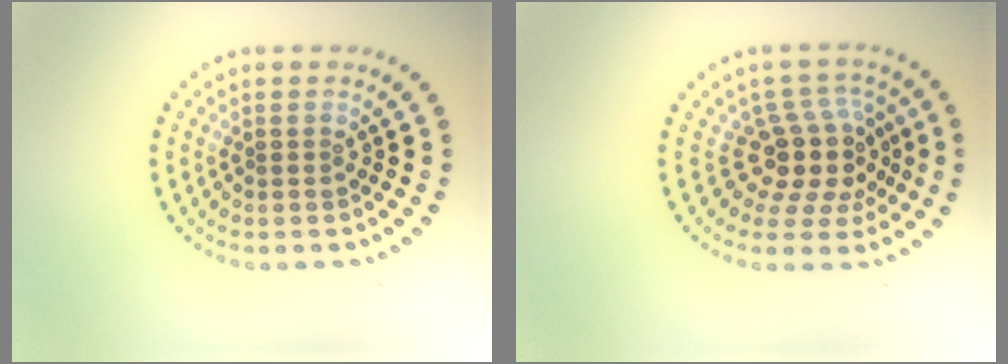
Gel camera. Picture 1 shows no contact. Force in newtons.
{"total": 4.6, "press": 3.5, "slide": 3.0}